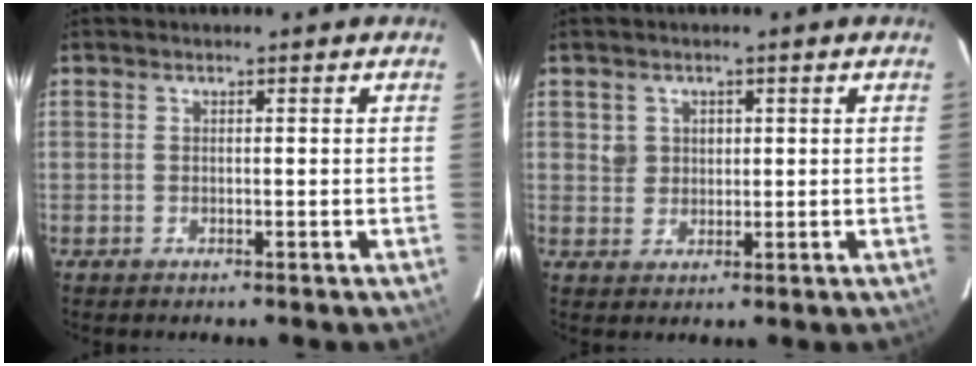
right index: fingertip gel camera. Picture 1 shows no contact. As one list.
[{"total": 3.2, "force": [1.0, 3.0, 0.5], "torque": [0.001, 0.013, 0.019]}]